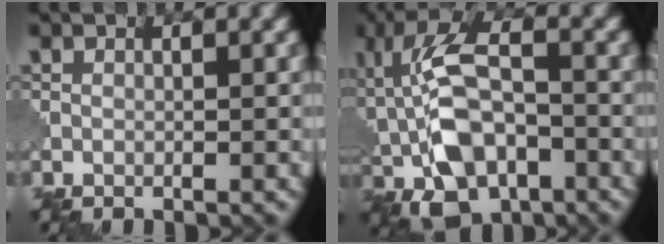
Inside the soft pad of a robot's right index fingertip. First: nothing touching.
{"total": 9.7, "force": [-1.8, 5.7, 7.7], "torque": [-0.148, 0.006, -0.044]}